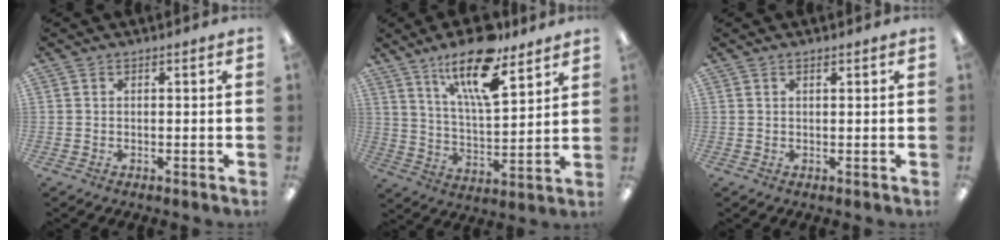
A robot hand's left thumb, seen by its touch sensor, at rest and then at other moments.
{"total": 17.9, "force": [11.8, 6.0, 12.1], "torque": [-0.197, -0.059, 0.192]}
{"total": 0.9, "force": [0.7, 0.3, 0.5], "torque": [-0.003, -0.002, 0.011]}